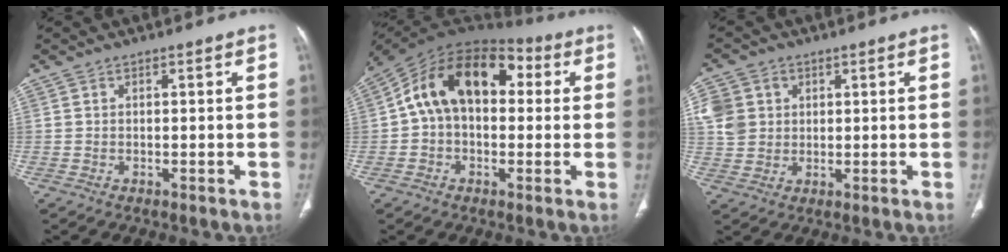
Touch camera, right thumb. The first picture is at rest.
{"total": 17.3, "force": [2.9, 11.3, 12.8], "torque": [-0.183, 0.050, 0.036]}
{"total": 7.9, "force": [2.0, 6.8, 3.4], "torque": [-0.056, 0.001, 0.043]}